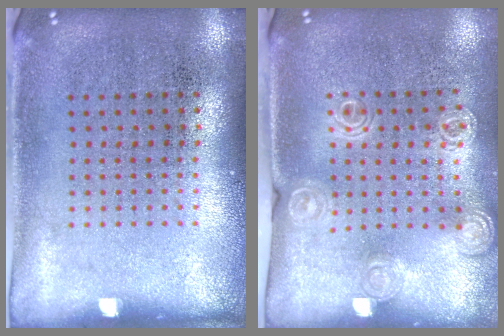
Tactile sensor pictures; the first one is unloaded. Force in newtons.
{"total": 1.3, "press": 1.3, "slide": 0.3}